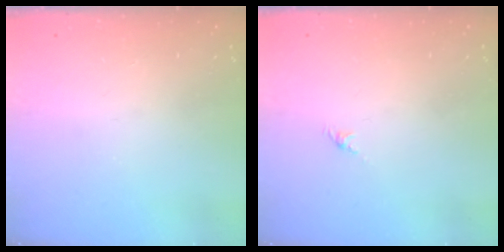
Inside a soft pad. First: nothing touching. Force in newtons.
{"total": 0.0}